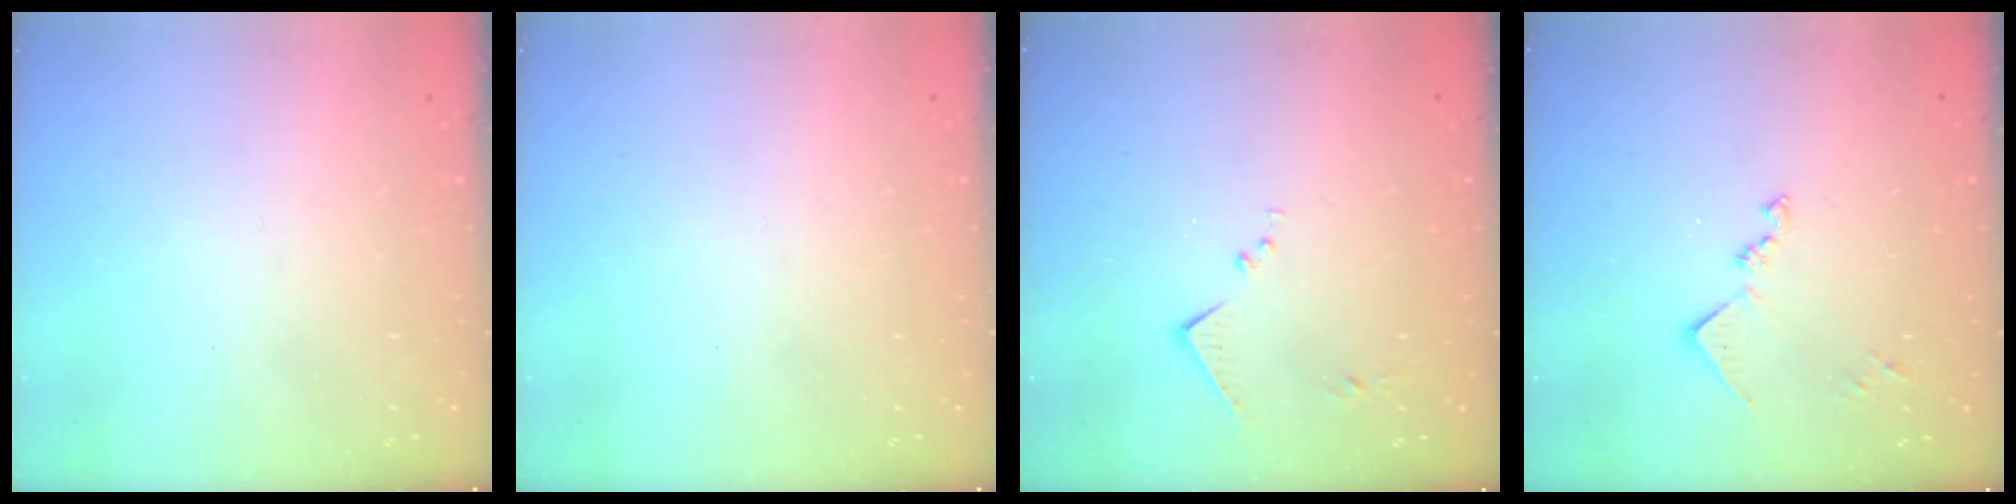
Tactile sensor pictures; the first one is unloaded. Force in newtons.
{"total": 0.0}
{"total": 6.9, "press": 6.8, "slide": 0.6}
{"total": 9.6, "press": 9.6, "slide": 0.5}